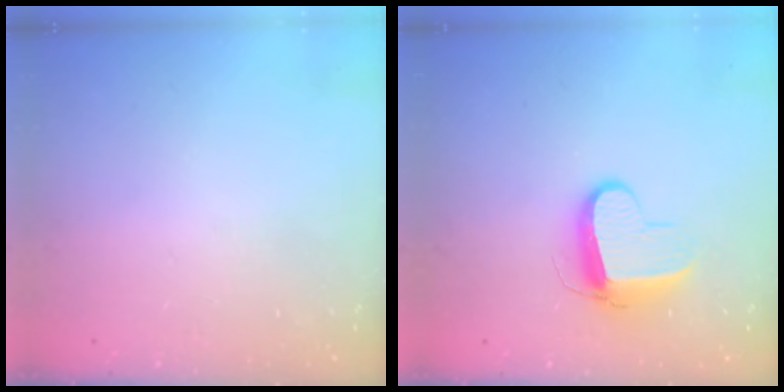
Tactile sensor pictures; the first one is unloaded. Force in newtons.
{"total": 9.6, "press": 9.5, "slide": 0.9}